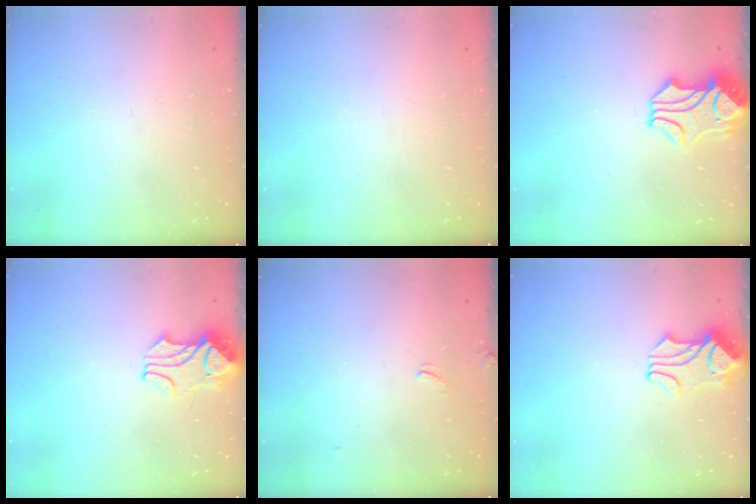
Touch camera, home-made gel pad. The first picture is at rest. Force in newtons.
{"total": 0.0}
{"total": 2.7, "press": 2.5, "slide": 0.9}
{"total": 2.4, "press": 2.2, "slide": 0.8}
{"total": 3.8, "press": 3.8, "slide": 0.3}
{"total": 1.7, "press": 1.4, "slide": 1.0}